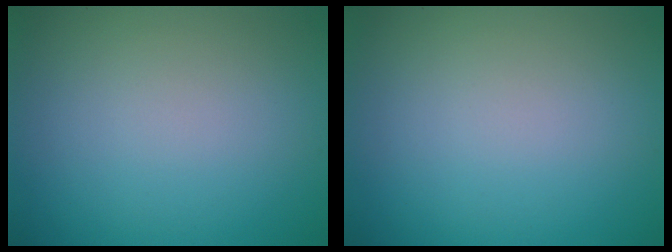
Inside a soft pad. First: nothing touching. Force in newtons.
{"total": 0.0}